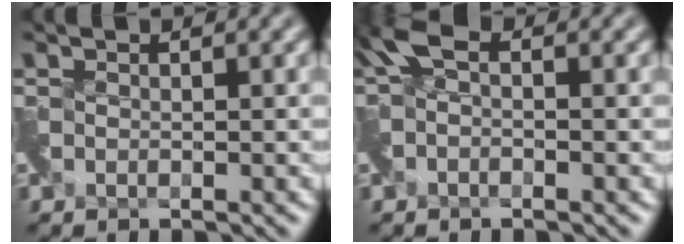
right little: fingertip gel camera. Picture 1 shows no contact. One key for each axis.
{"total": 1.8, "fx": -0.5, "fy": 1.1, "fz": 1.3, "tx": -0.032, "ty": -0.001, "tz": -0.017}